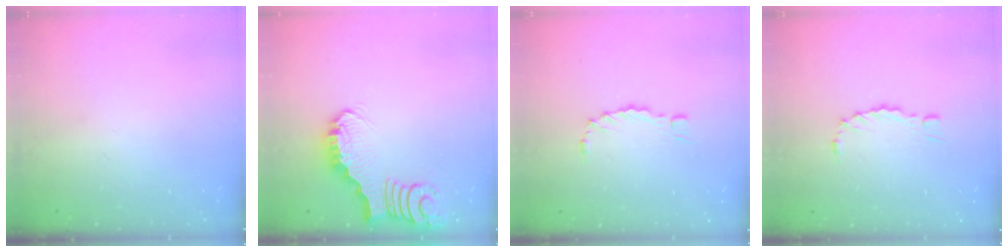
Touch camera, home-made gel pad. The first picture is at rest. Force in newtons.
{"total": 2.4, "press": 2.4, "slide": 0.3}
{"total": 1.2, "press": 1.2, "slide": 0.3}
{"total": 1.2, "press": 1.2, "slide": 0.3}